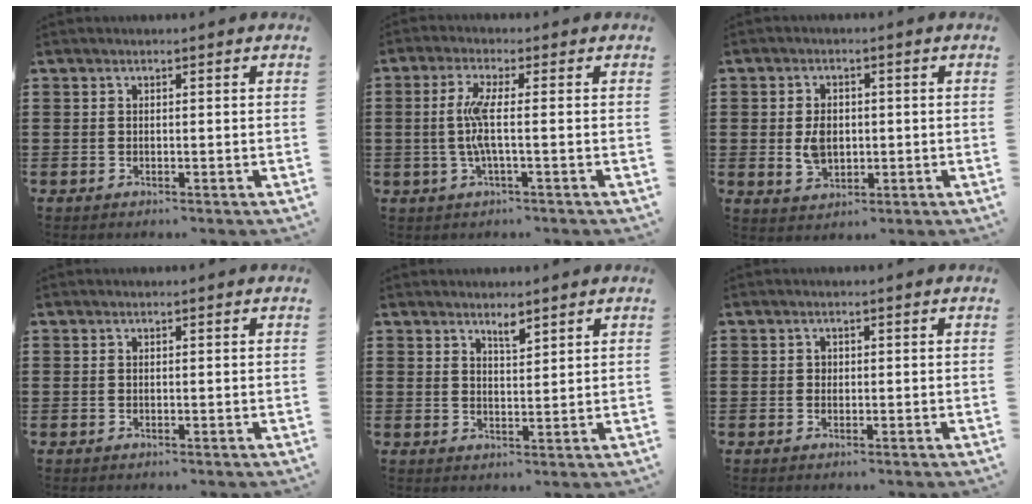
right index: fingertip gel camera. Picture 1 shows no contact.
{"total": 5.3, "force": [-0.4, 0.2, 5.3], "torque": [-0.128, -0.017, -0.021]}
{"total": 4.2, "force": [-0.1, 3.0, 3.0], "torque": [-0.063, 0.002, -0.007]}
{"total": 0.0}
{"total": 2.3, "force": [2.0, 0.4, 1.0], "torque": [-0.015, -0.001, 0.034]}
{"total": 0.6, "force": [0.1, 0.6, 0.2], "torque": [-0.005, 0.003, 0.001]}